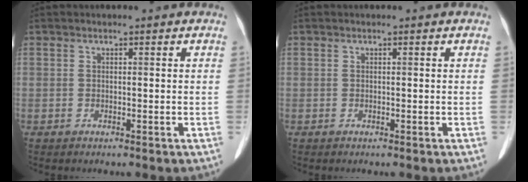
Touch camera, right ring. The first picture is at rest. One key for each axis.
{"total": 0.0}